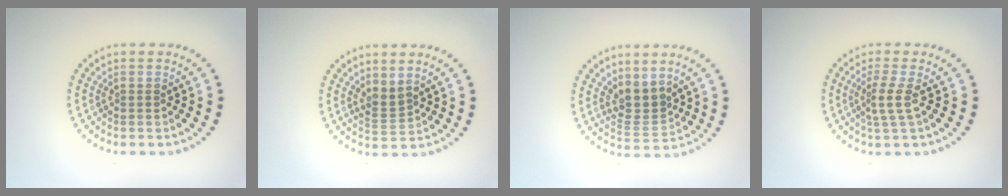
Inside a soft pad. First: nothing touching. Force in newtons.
{"total": 1.8, "press": 1.3, "slide": 1.3}
{"total": 2.8, "press": 2.1, "slide": 1.9}
{"total": 2.2, "press": 1.5, "slide": 1.5}